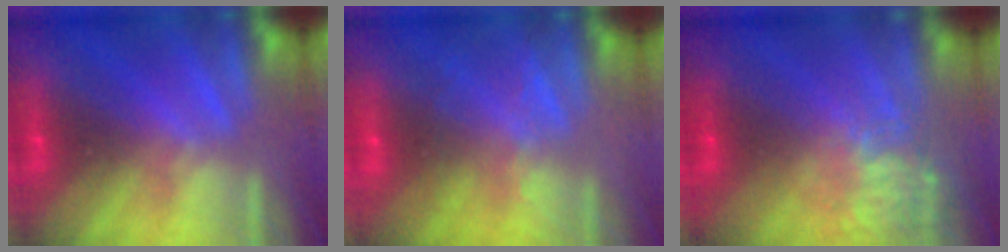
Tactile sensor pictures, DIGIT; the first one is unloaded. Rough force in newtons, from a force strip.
{"total": 2.1}
{"total": 7.6}